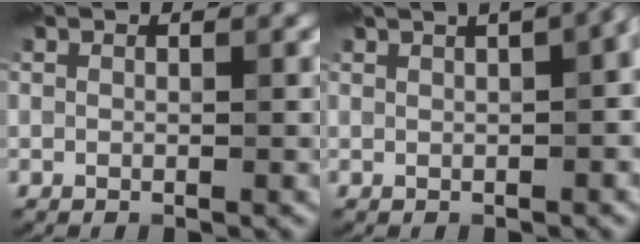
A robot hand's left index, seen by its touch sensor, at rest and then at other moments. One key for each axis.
{"total": 11.5, "fx": 4.2, "fy": 5.3, "fz": 9.4, "tx": -0.097, "ty": 0.063, "tz": 0.043}